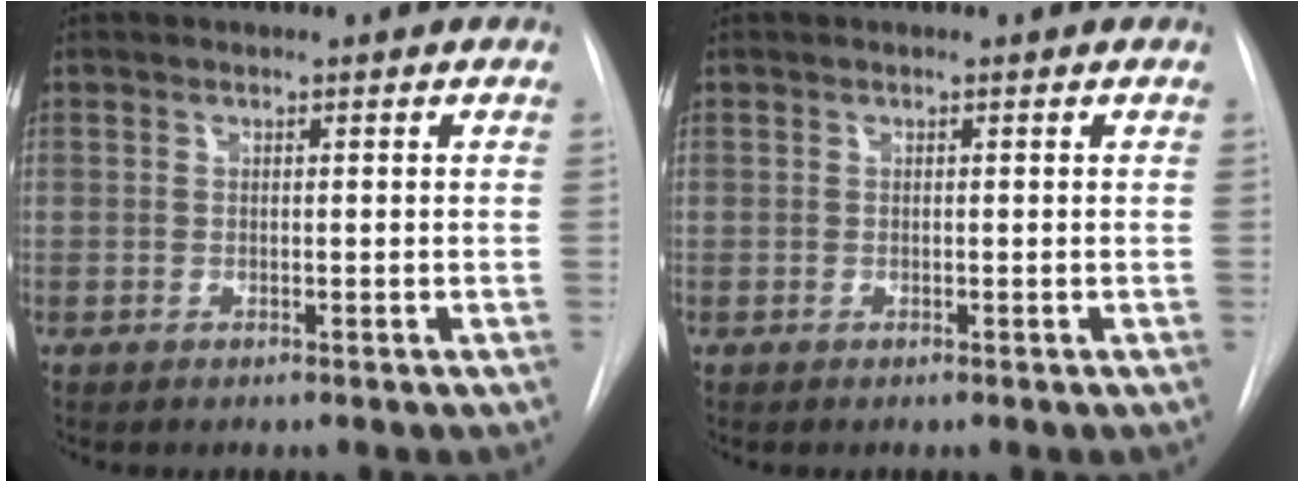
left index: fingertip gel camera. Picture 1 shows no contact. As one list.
[{"total": 0.0}]